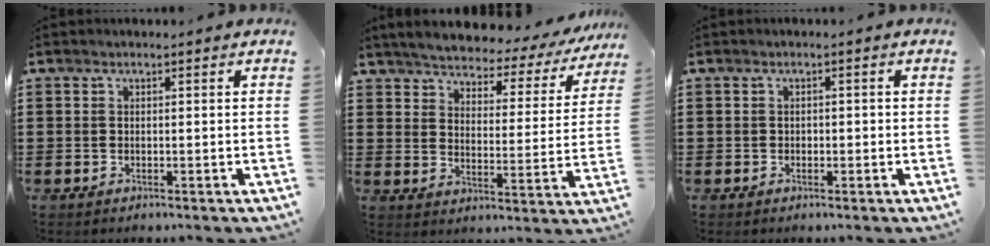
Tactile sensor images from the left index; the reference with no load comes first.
{"total": 3.7, "force": [3.6, 0.5, 0.7], "torque": [-0.038, -0.031, 0.055]}
{"total": 0.7, "force": [-0.2, 0.5, 0.4], "torque": [-0.010, 0.002, -0.006]}